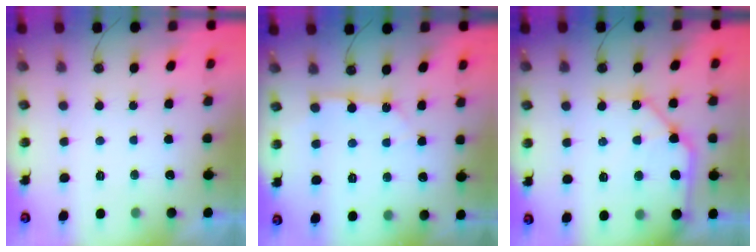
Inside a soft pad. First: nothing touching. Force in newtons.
{"total": 2.6, "press": 2.6, "slide": 0.4}
{"total": 12.3, "press": 12.2, "slide": 1.6}